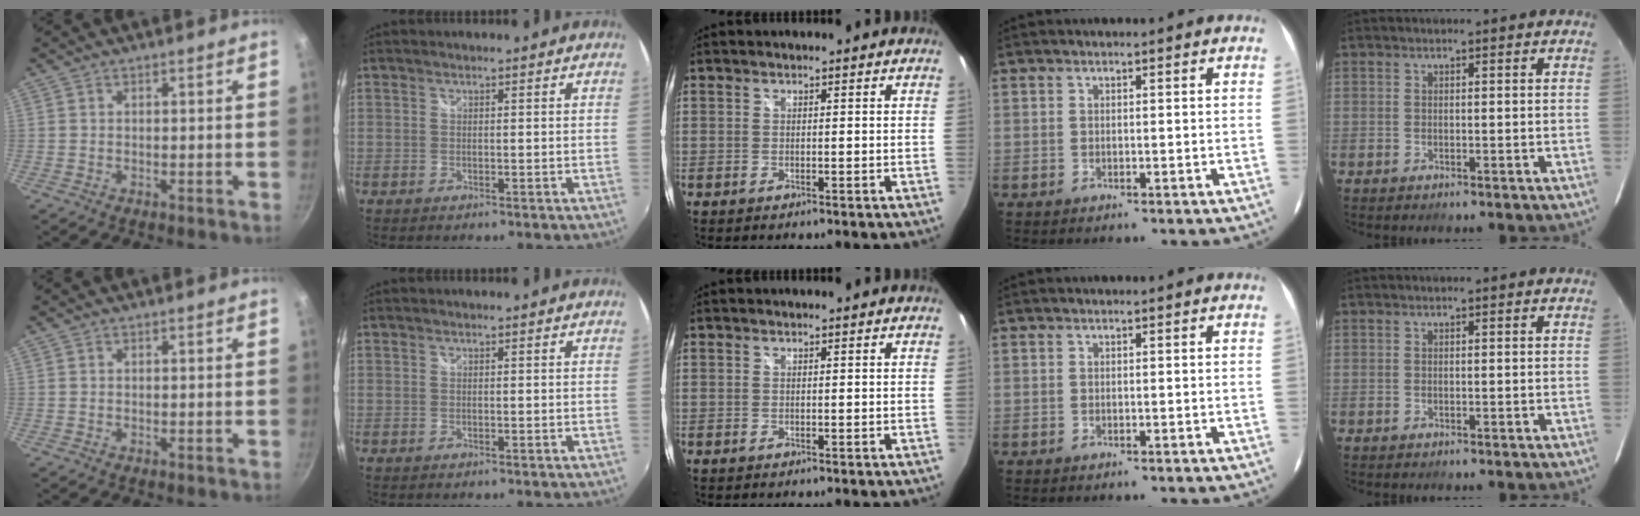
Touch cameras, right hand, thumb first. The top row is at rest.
{}